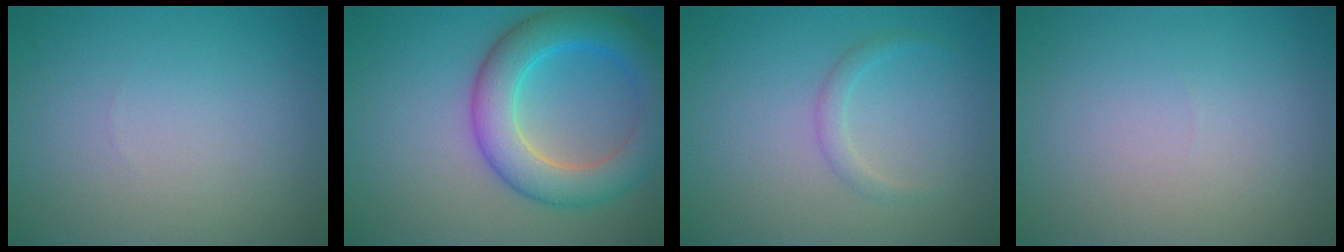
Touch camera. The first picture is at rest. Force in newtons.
{"total": 7.1, "press": 7.1, "slide": 0.3}
{"total": 1.2, "press": 1.2, "slide": 0.0}
{"total": 0.0}